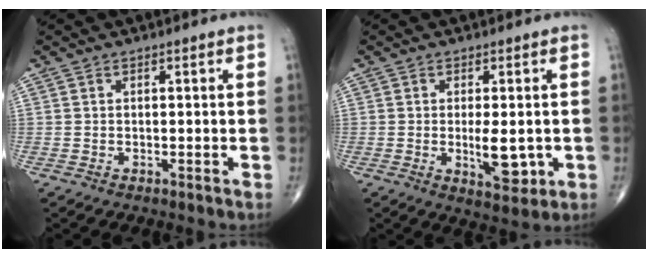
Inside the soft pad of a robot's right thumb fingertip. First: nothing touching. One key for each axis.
{"total": 6.8, "fx": -0.9, "fy": 2.8, "fz": 6.1, "tx": -0.084, "ty": -0.011, "tz": -0.007}